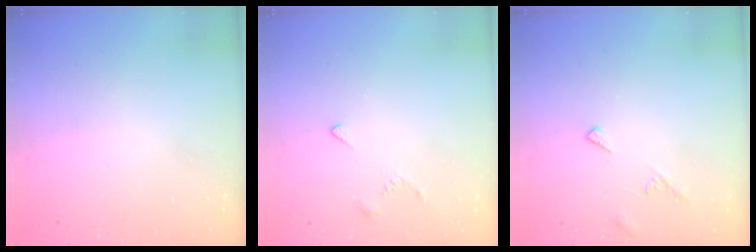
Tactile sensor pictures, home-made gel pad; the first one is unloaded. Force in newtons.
{"total": 3.0, "press": 2.9, "slide": 0.8}
{"total": 5.7, "press": 5.7, "slide": 0.5}